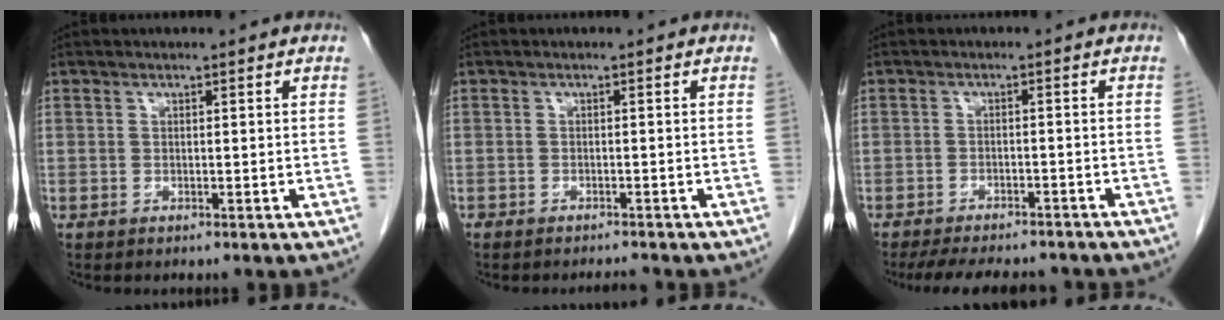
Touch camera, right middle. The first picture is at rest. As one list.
[{"total": 1.3, "force": [-1.3, 0.0, 0.1], "torque": [-0.004, -0.005, -0.018]}, {"total": 12.3, "force": [-10.8, 3.4, 4.8], "torque": [-0.087, -0.003, -0.141]}]